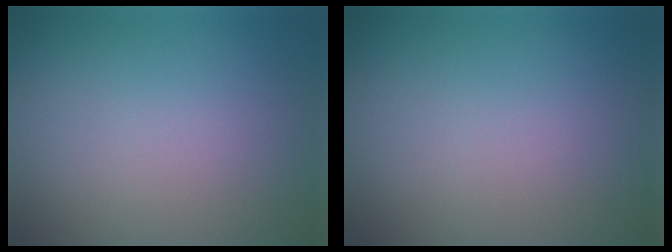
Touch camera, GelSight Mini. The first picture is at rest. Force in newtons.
{"total": 0.0}